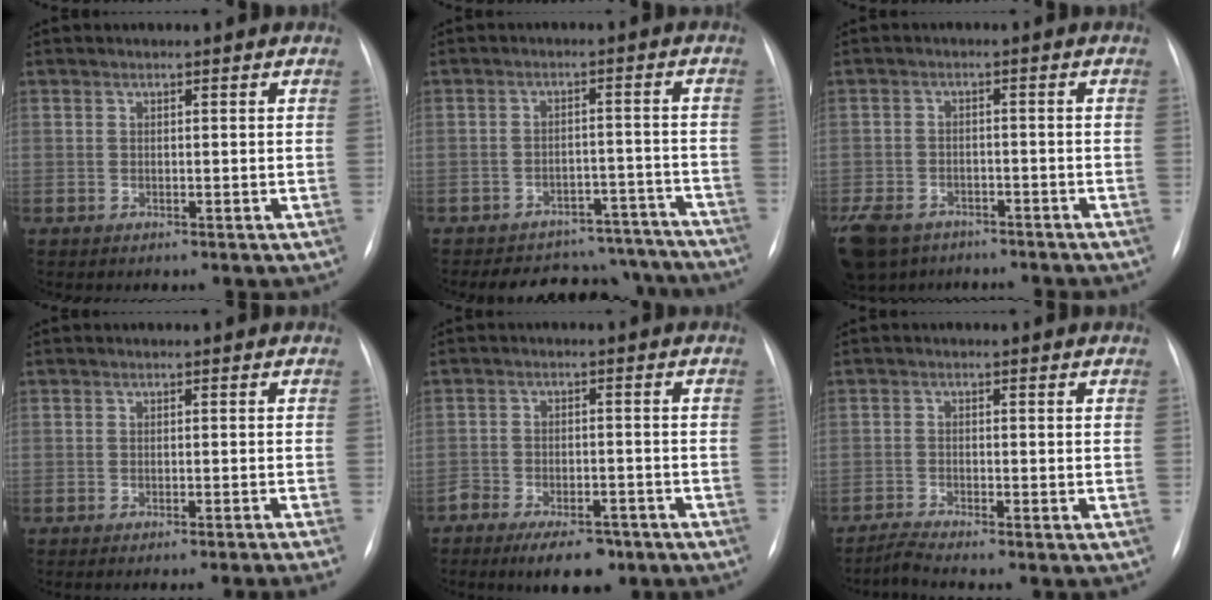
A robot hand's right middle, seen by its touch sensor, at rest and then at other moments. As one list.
[{"total": 15.2, "force": [-14.1, 5.3, 2.6], "torque": [-0.023, 0.033, -0.168]}, {"total": 12.9, "force": [-9.6, 7.0, 5.1], "torque": [-0.138, -0.012, -0.138]}, {"total": 6.4, "force": [-5.4, -1.8, 2.9], "torque": [-0.010, -0.005, -0.069]}, {"total": 7.5, "force": [-5.6, 3.2, 4.0], "torque": [-0.062, 0.004, -0.086]}, {"total": 2.2, "force": [-2.0, -1.0, 0.0], "torque": [-0.010, -0.015, -0.042]}]